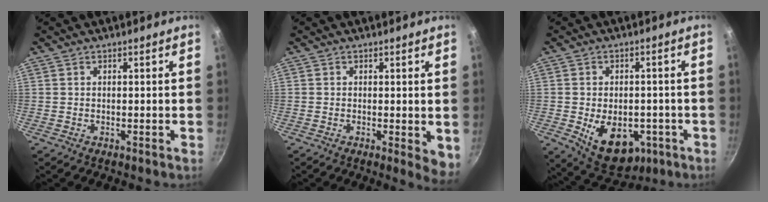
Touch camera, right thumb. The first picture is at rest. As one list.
[{"total": 4.1, "force": [-0.3, 1.7, 3.6], "torque": [-0.042, -0.010, -0.004]}, {"total": 13.0, "force": [-3.8, 8.5, 9.0], "torque": [-0.101, 0.002, -0.035]}]